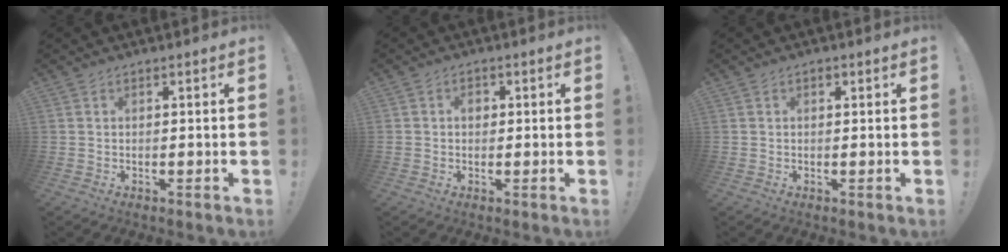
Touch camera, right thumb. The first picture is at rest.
{"total": 2.0, "force": [0.0, 1.6, 1.3], "torque": [-0.020, 0.004, -0.002]}
{"total": 0.6, "force": [0.2, 0.5, 0.3], "torque": [-0.006, 0.002, 0.004]}